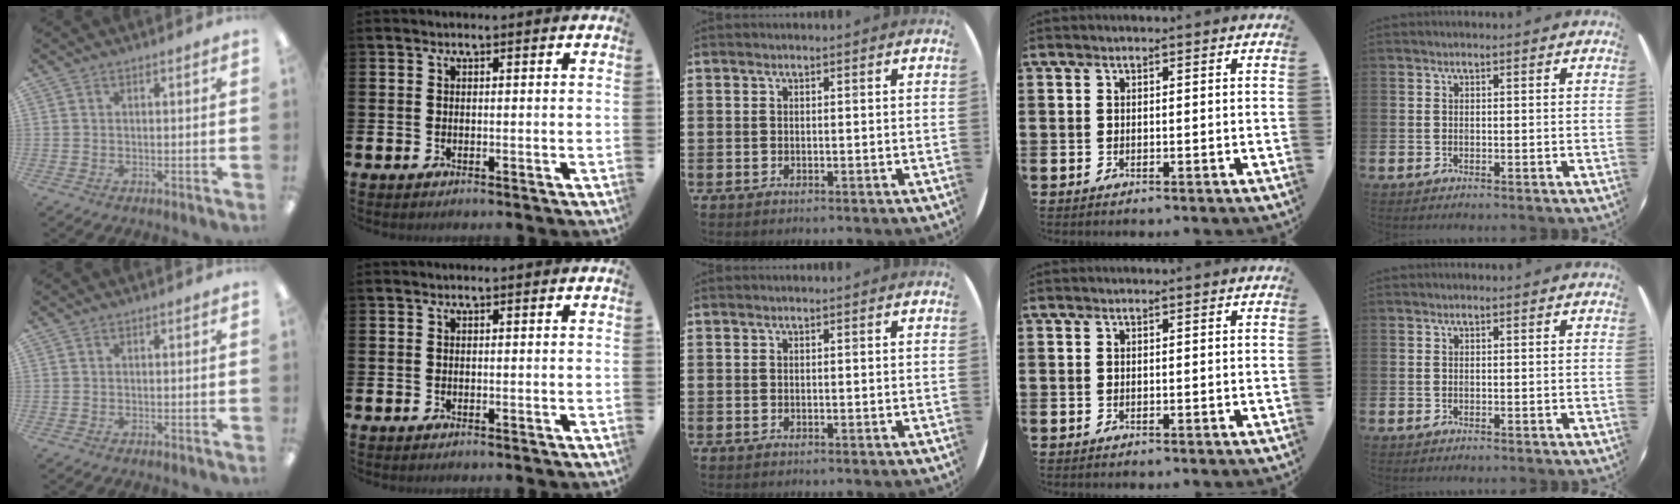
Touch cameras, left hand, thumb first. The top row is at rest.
{}